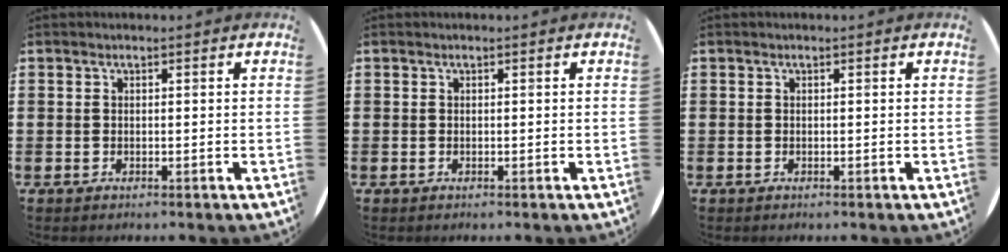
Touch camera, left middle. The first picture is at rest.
{"total": 0.0}
{"total": 0.0}